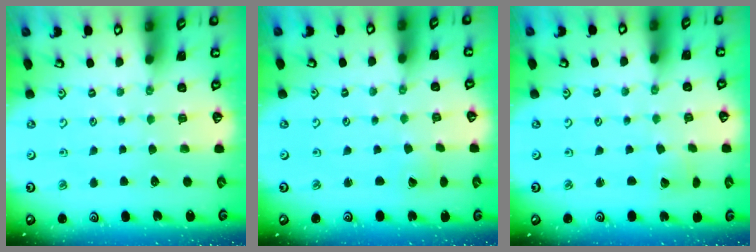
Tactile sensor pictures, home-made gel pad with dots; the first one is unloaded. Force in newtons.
{"total": 0.8, "press": 0.8, "slide": 0.1}
{"total": 2.5, "press": 2.5, "slide": 0.1}